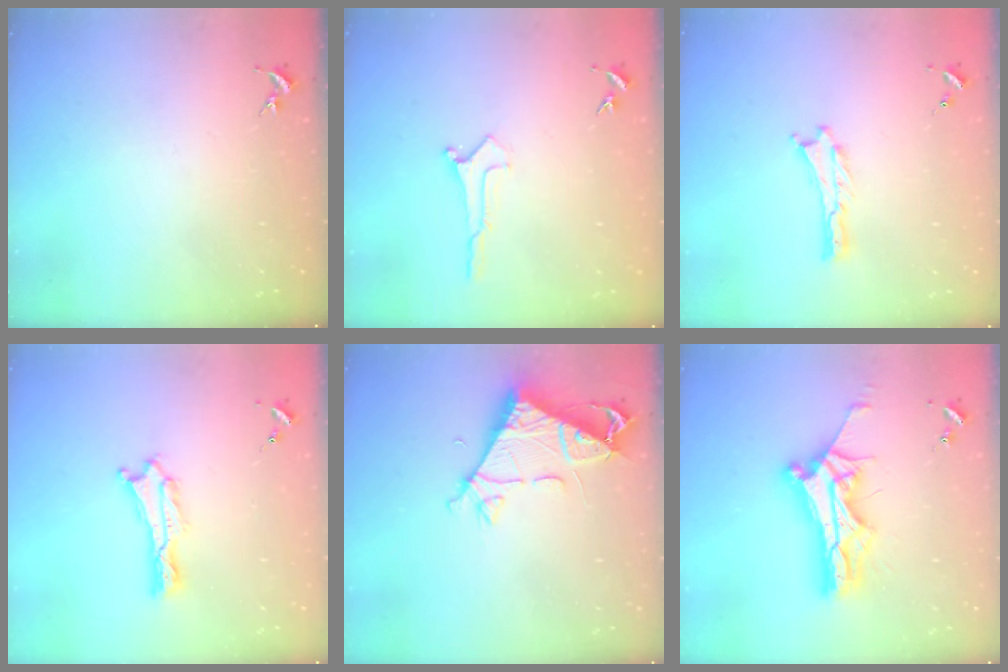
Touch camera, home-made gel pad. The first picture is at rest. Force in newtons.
{"total": 0.0}
{"total": 0.0}
{"total": 0.7, "press": 0.7, "slide": 0.2}
{"total": 7.5, "press": 7.5, "slide": 0.7}
{"total": 11.7, "press": 11.7, "slide": 0.8}